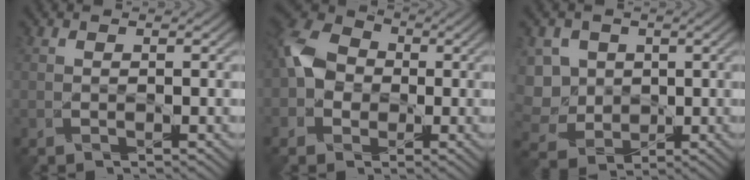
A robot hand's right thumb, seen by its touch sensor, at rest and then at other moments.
{"total": 7.0, "force": [-0.7, 5.5, 4.3], "torque": [-0.113, 0.012, -0.033]}
{"total": 7.9, "force": [1.0, 6.9, 3.8], "torque": [-0.141, 0.015, 0.001]}